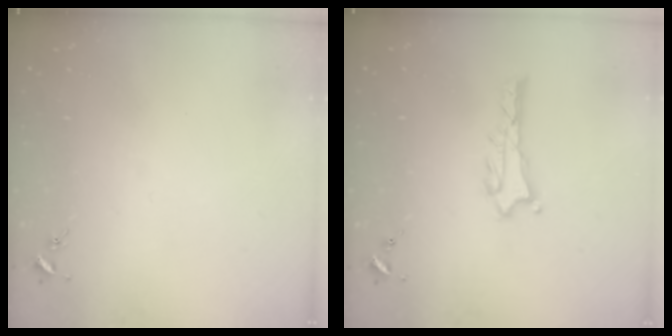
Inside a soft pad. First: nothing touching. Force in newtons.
{"total": 1.3, "press": 1.3, "slide": 0.3}